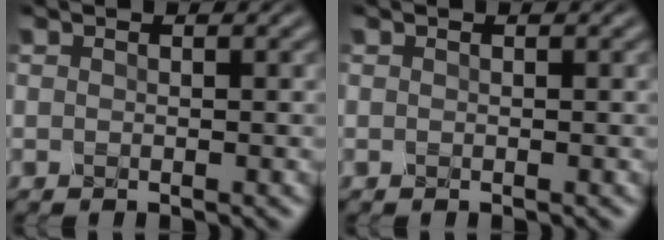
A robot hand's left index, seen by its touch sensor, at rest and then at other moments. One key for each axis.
{"total": 0.0}